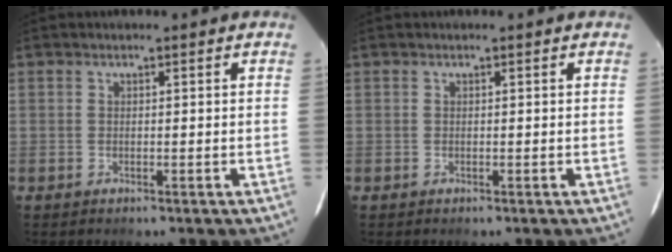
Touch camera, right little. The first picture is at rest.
{"total": 0.0}